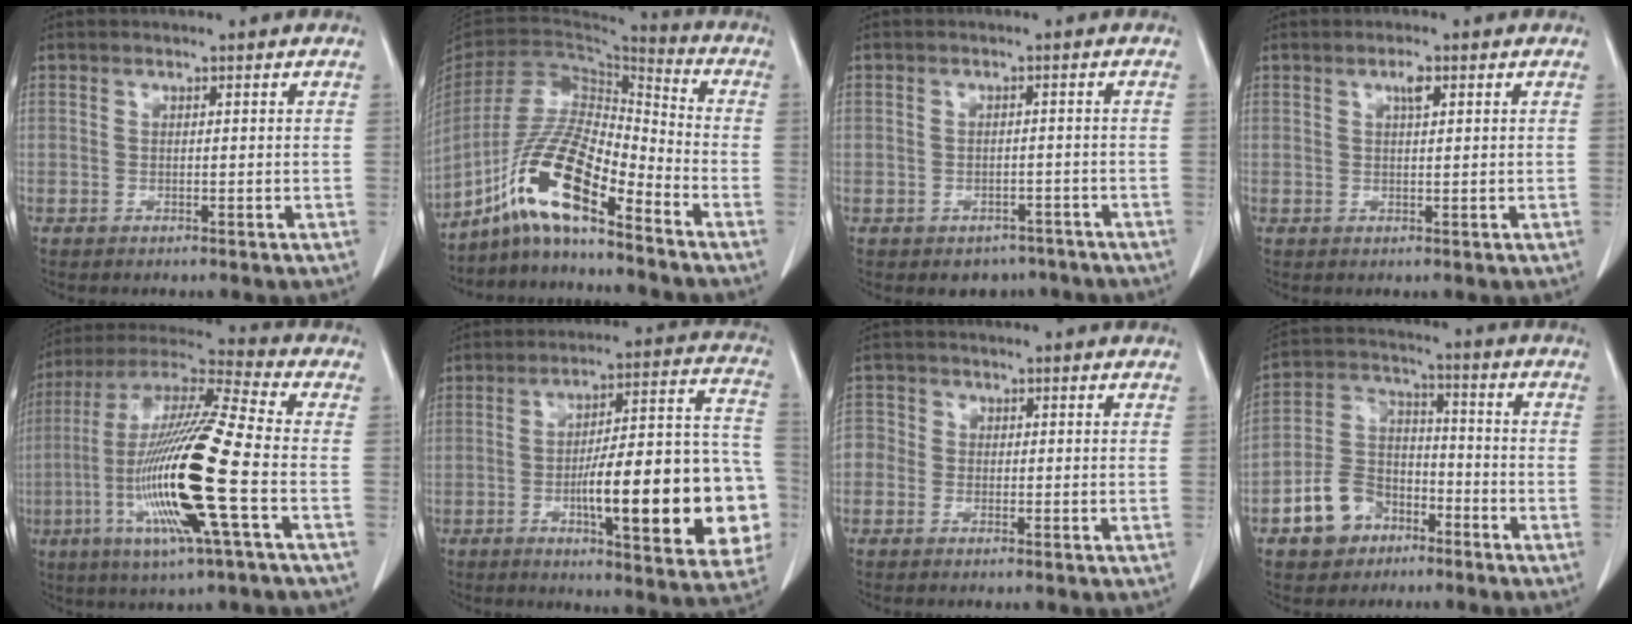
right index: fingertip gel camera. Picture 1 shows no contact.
{"total": 13.5, "force": [-8.8, 2.1, 10.0], "torque": [-0.200, 0.007, -0.166]}
{"total": 4.1, "force": [-2.9, 2.8, 0.5], "torque": [0.007, 0.011, -0.037]}
{"total": 1.8, "force": [0.9, 0.4, 1.5], "torque": [-0.026, 0.001, 0.014]}
{"total": 20.2, "force": [-5.0, 0.6, 19.6], "torque": [-0.409, -0.018, -0.102]}
{"total": 22.9, "force": [-5.7, 4.5, 21.8], "torque": [-0.226, 0.027, -0.066]}
{"total": 2.8, "force": [-0.9, 2.6, 0.6], "torque": [-0.010, 0.012, -0.025]}
{"total": 9.7, "force": [-5.4, 7.0, 4.0], "torque": [-0.092, 0.025, -0.094]}